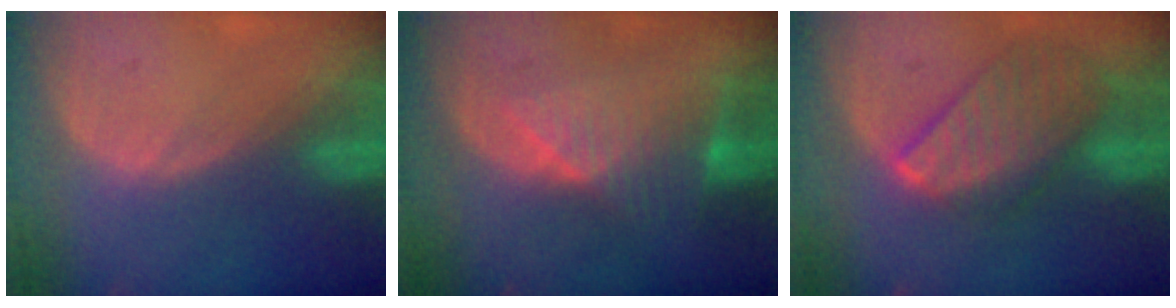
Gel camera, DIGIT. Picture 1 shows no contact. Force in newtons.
{"total": 8.0, "press": 6.9, "slide": 4.0}
{"total": 9.9, "press": 8.5, "slide": 5.0}